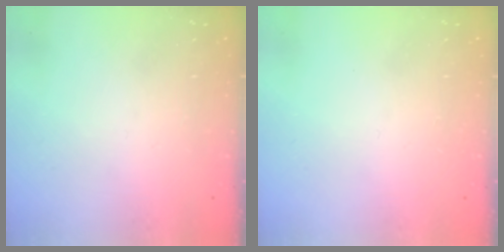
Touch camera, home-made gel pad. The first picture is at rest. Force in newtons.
{"total": 0.0}